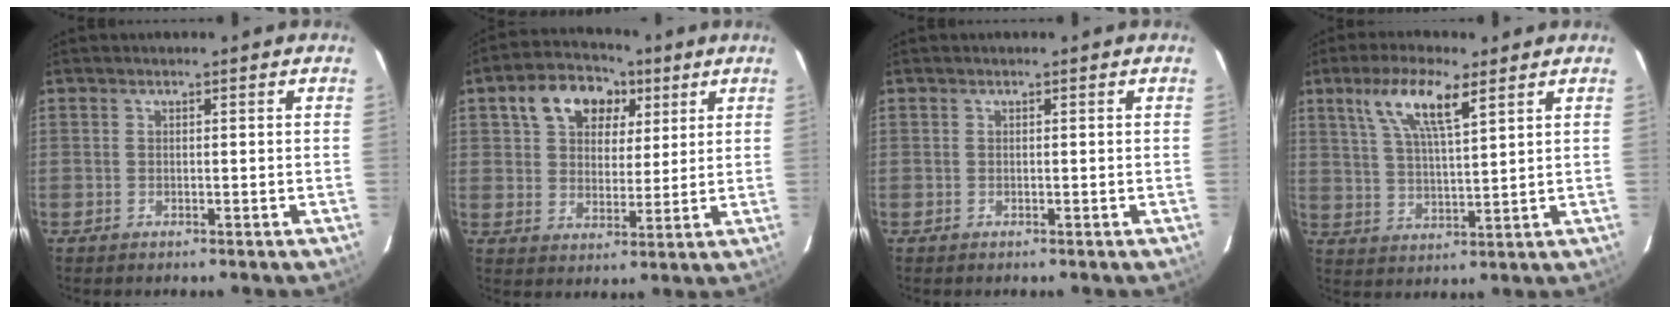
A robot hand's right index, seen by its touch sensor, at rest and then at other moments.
{"total": 12.0, "force": [5.4, 8.3, 6.6], "torque": [-0.137, 0.037, 0.092]}
{"total": 0.0}
{"total": 9.8, "force": [5.5, 2.5, 7.8], "torque": [-0.145, 0.011, 0.104]}